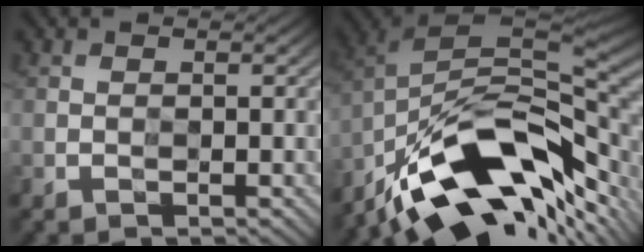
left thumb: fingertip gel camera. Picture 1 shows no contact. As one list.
[{"total": 15.2, "force": [-9.2, 5.6, 10.7], "torque": [-0.201, 0.003, -0.169]}]